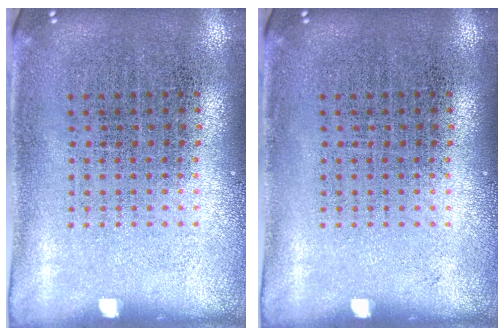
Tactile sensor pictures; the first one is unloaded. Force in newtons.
{"total": 0.0}